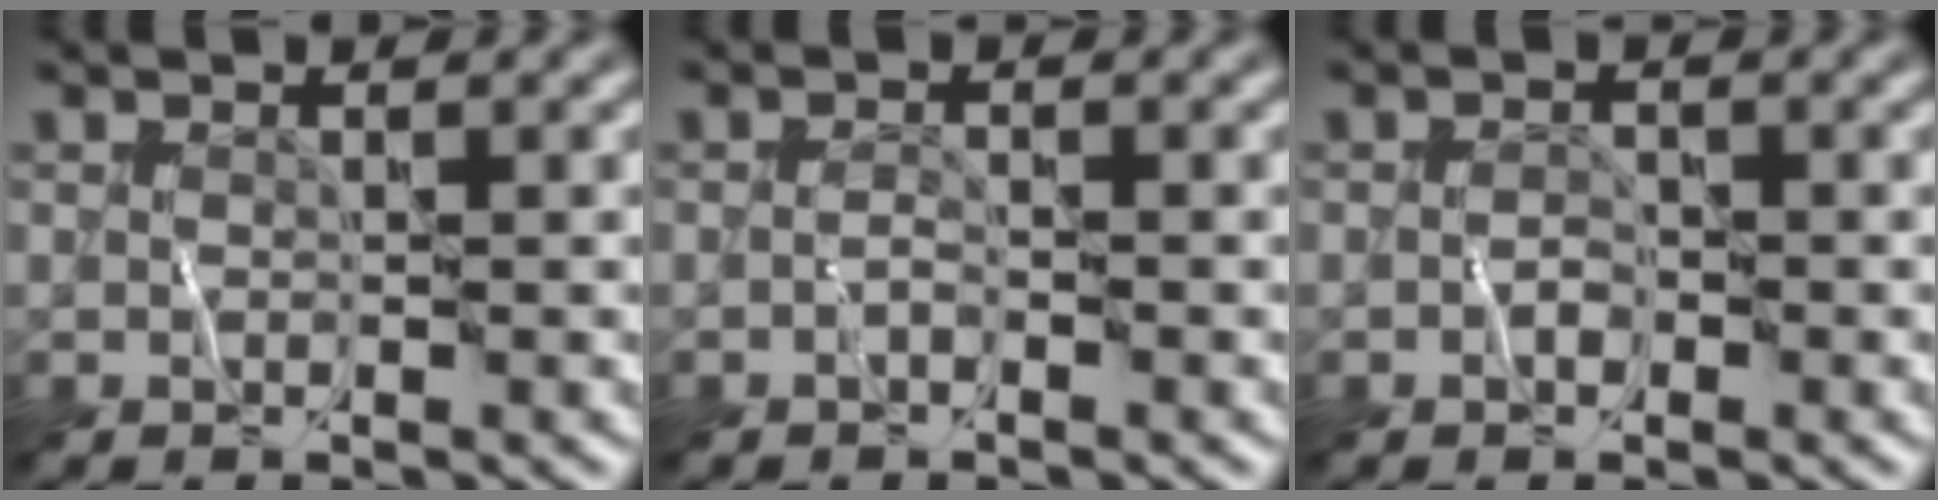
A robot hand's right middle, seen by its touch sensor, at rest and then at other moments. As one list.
[{"total": 0.5, "force": [-0.3, 0.1, 0.4], "torque": [-0.007, 0.004, -0.008]}, {"total": 0.7, "force": [-0.3, 0.5, 0.4], "torque": [-0.005, 0.004, -0.006]}]